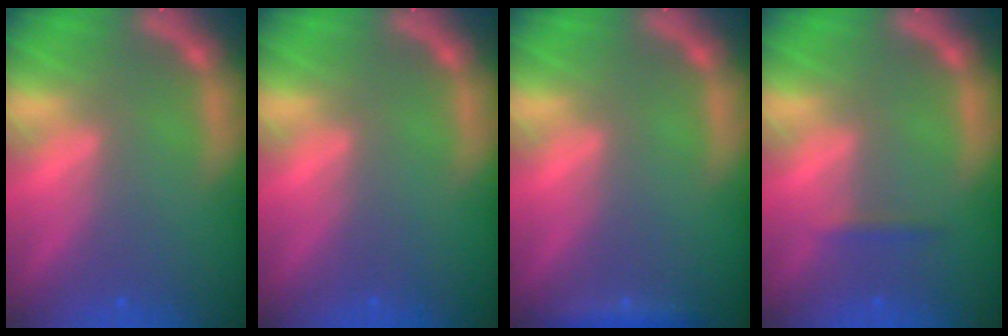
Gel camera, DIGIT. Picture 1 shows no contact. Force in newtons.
{"total": 0.0}
{"total": 1.4}
{"total": 0.9}